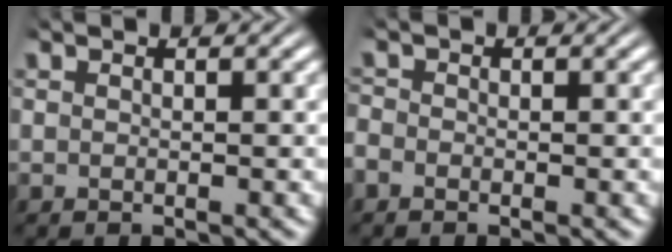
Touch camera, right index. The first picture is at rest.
{"total": 1.6, "force": [-0.8, 1.4, 0.5], "torque": [-0.014, -0.002, -0.021]}